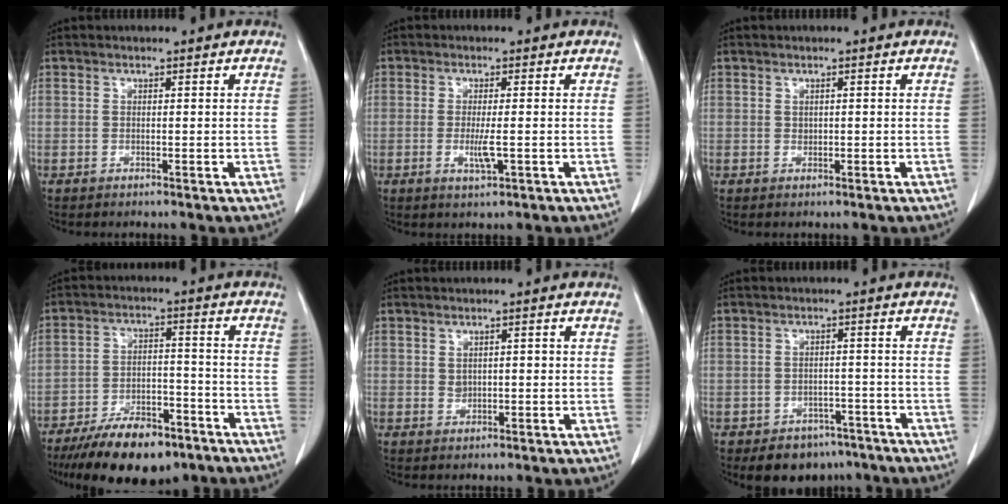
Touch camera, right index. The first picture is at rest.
{"total": 3.1, "force": [-0.7, 0.4, 3.0], "torque": [-0.061, -0.007, -0.011]}
{"total": 0.5, "force": [0.1, 0.4, 0.2], "torque": [-0.002, 0.000, 0.003]}
{"total": 13.5, "force": [-9.9, 5.2, 7.6], "torque": [-0.118, 0.002, -0.163]}
{"total": 1.8, "force": [0.2, 1.3, 1.2], "torque": [-0.021, 0.006, 0.009]}
{"total": 6.9, "force": [-5.0, 4.4, 1.7], "torque": [-0.011, 0.012, -0.067]}